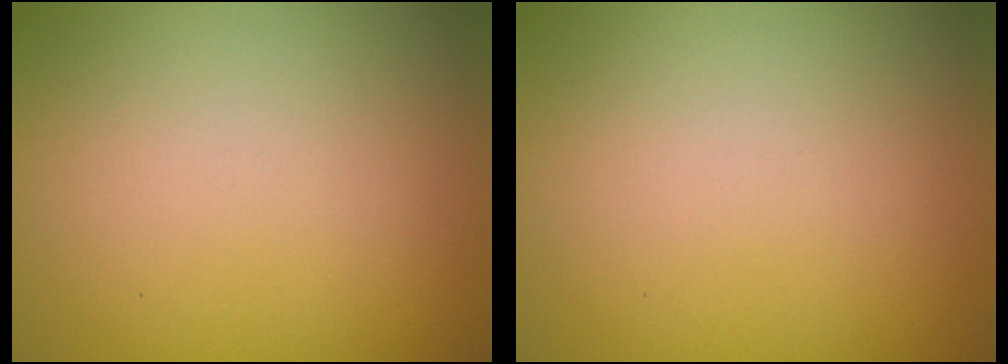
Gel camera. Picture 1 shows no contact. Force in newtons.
{"total": 0.0}